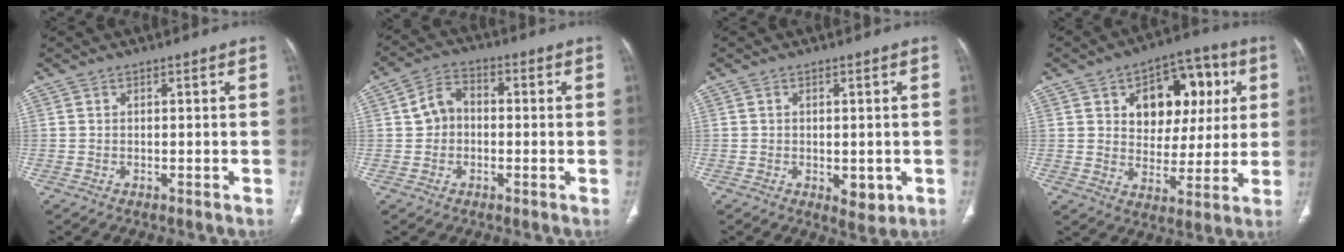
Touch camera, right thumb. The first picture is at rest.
{"total": 5.9, "force": [0.1, 4.7, 3.6], "torque": [-0.051, 0.021, -0.010]}
{"total": 4.2, "force": [-0.9, 2.4, 3.3], "torque": [-0.031, -0.007, -0.003]}
{"total": 16.2, "force": [5.0, 10.9, 10.9], "torque": [-0.093, 0.004, 0.078]}